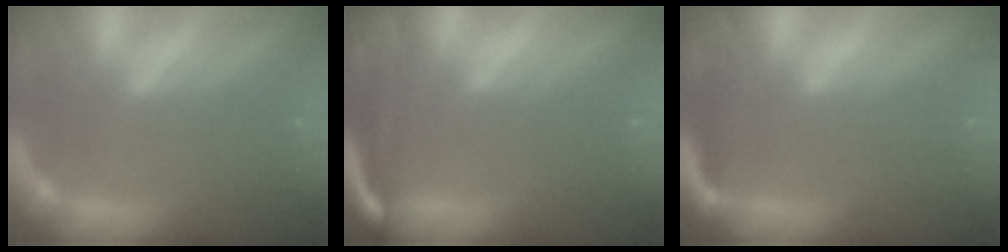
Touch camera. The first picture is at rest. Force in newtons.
{"total": 7.5}
{"total": 3.5}